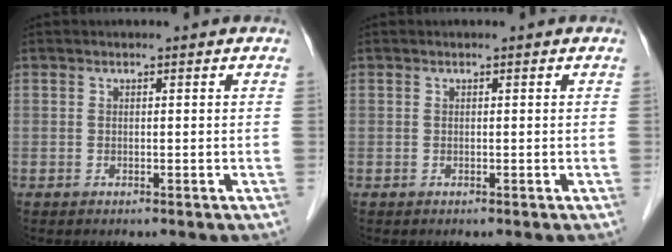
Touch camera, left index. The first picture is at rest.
{"total": 0.0}